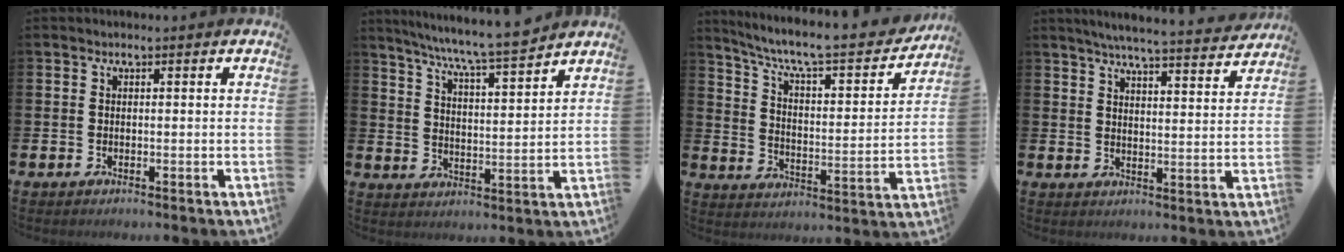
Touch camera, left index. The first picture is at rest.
{"total": 7.6, "force": [7.1, -0.3, 2.5], "torque": [-0.076, -0.052, 0.124]}
{"total": 8.5, "force": [7.4, 1.5, 4.0], "torque": [-0.099, -0.055, 0.117]}
{"total": 6.0, "force": [5.8, -0.1, 1.7], "torque": [-0.035, -0.043, 0.098]}